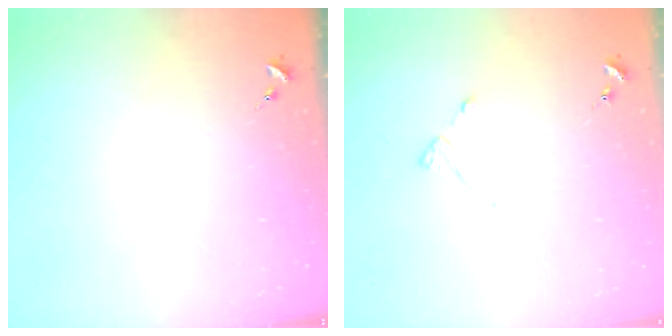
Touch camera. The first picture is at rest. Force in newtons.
{"total": 2.7, "press": 2.6, "slide": 0.5}